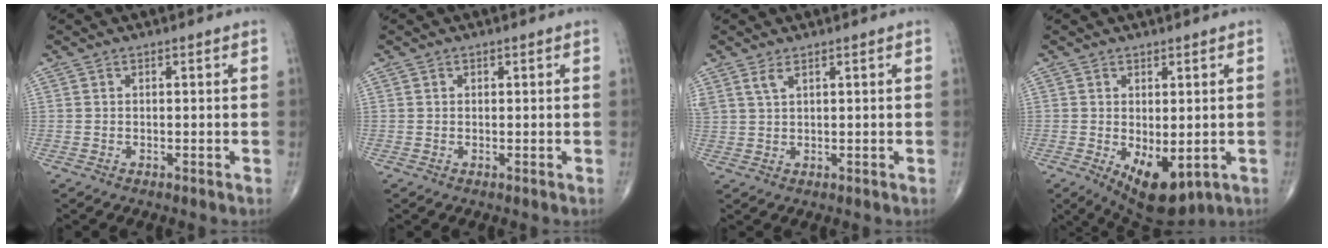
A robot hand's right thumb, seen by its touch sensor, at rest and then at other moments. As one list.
[{"total": 0.0}, {"total": 2.2, "force": [1.5, 0.7, 1.5], "torque": [-0.037, 0.000, 0.038]}, {"total": 9.2, "force": [-2.5, 4.5, 7.6], "torque": [-0.099, -0.011, -0.020]}]